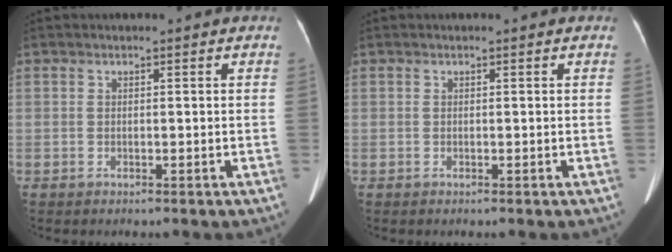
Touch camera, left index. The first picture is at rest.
{"total": 0.0}